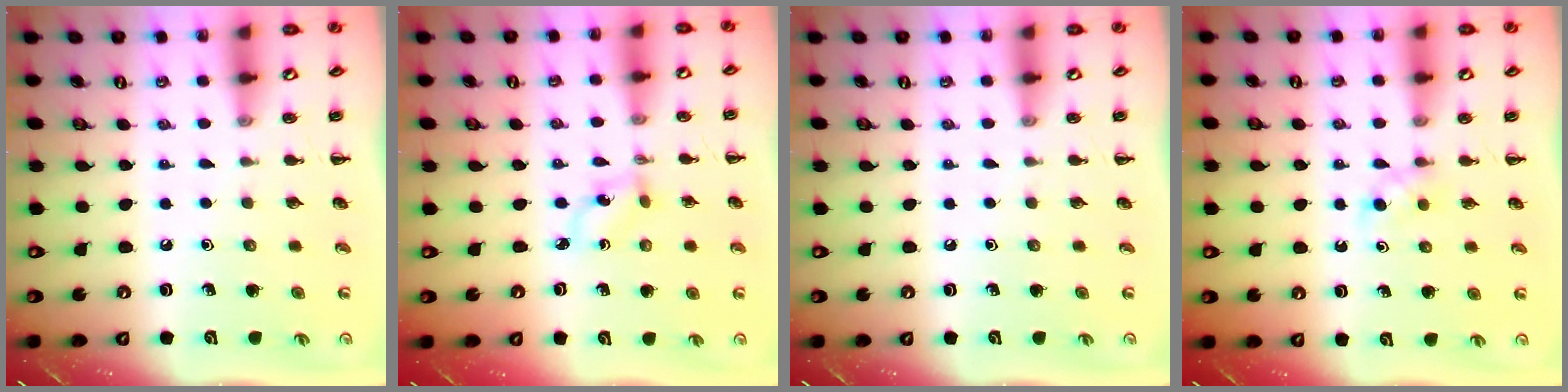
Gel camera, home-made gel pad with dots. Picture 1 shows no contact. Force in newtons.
{"total": 1.2, "press": 1.1, "slide": 0.5}
{"total": 0.0}
{"total": 3.3, "press": 3.1, "slide": 0.9}